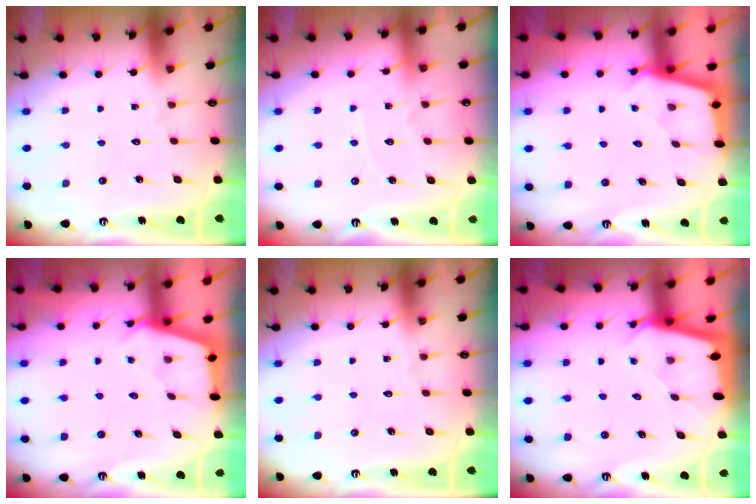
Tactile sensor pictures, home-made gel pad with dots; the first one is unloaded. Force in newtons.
{"total": 5.6, "press": 5.6, "slide": 0.6}
{"total": 2.8, "press": 2.7, "slide": 0.3}
{"total": 2.9, "press": 2.9, "slide": 0.3}
{"total": 0.0}
{"total": 2.2, "press": 2.2, "slide": 0.1}